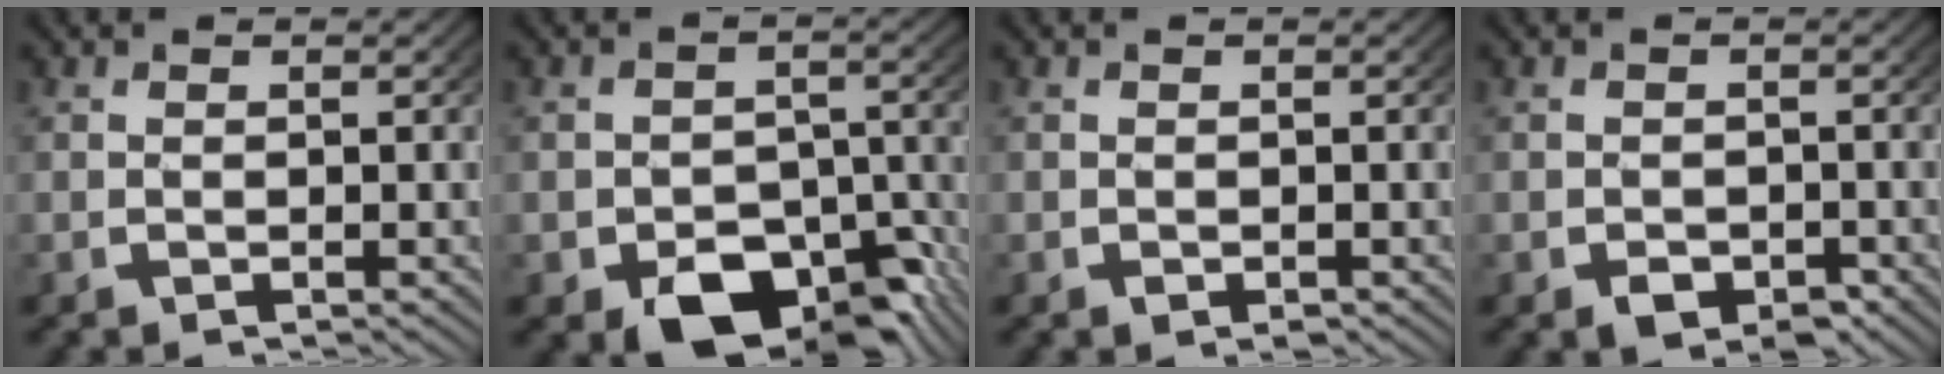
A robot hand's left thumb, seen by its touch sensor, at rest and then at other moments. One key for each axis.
{"total": 10.4, "fx": -5.9, "fy": 6.2, "fz": 5.9, "tx": -0.103, "ty": -0.058, "tz": -0.071}
{"total": 0.7, "fx": -0.3, "fy": 0.5, "fz": 0.4, "tx": -0.006, "ty": -0.006, "tz": -0.004}
{"total": 2.7, "fx": -1.4, "fy": 1.8, "fz": 1.5, "tx": -0.018, "ty": -0.019, "tz": -0.018}